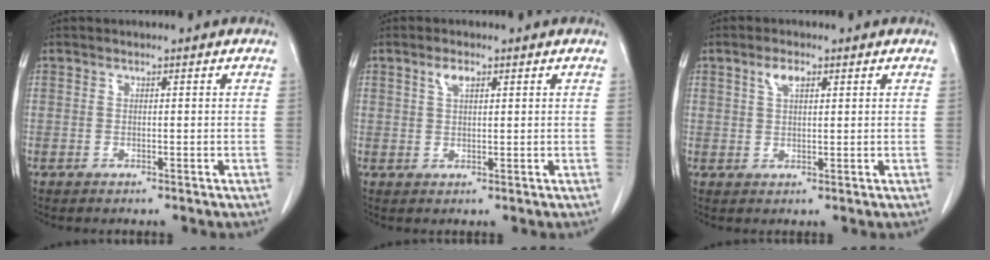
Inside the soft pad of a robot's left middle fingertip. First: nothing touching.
{"total": 2.1, "force": [1.2, 0.9, 1.5], "torque": [-0.030, 0.001, 0.024]}
{"total": 2.6, "force": [1.4, 1.2, 1.9], "torque": [-0.038, 0.003, 0.030]}